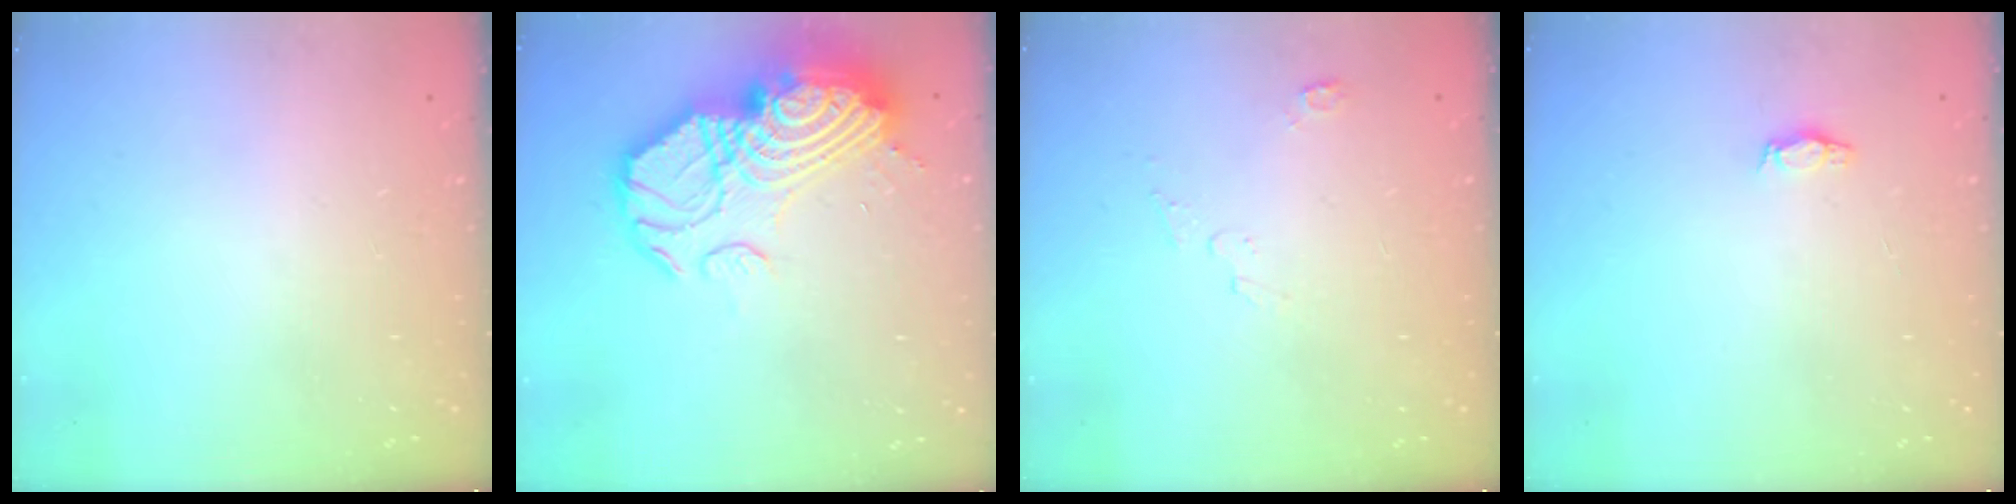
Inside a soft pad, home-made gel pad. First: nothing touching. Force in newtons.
{"total": 22.8, "press": 22.6, "slide": 2.8}
{"total": 2.4, "press": 2.4, "slide": 0.3}
{"total": 2.9, "press": 2.8, "slide": 0.4}